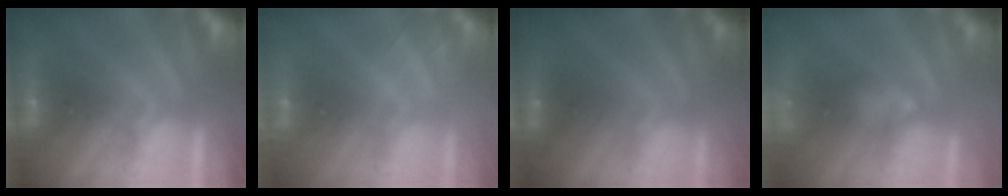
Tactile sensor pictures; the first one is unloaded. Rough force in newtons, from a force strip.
{"total": 2.0}
{"total": 1.6}
{"total": 3.3}